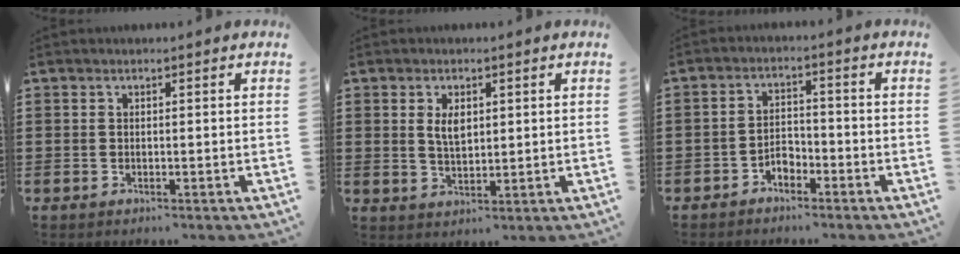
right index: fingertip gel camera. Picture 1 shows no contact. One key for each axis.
{"total": 3.5, "fx": 1.2, "fy": 1.8, "fz": 2.8, "tx": -0.051, "ty": 0.005, "tz": 0.018}
{"total": 2.7, "fx": -2.2, "fy": 1.3, "fz": 1.1, "tx": -0.025, "ty": 0.006, "tz": -0.045}